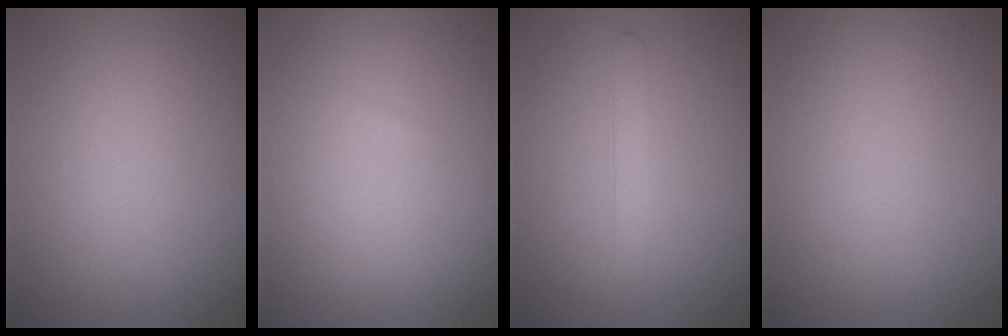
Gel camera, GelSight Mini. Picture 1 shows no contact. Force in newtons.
{"total": 0.0}
{"total": 1.6, "press": 1.6, "slide": 0.0}
{"total": 0.0}